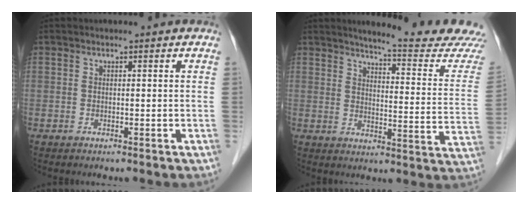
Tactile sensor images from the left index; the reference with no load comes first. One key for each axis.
{"total": 16.8, "fx": 15.9, "fy": -1.1, "fz": 5.1, "tx": -0.072, "ty": -0.105, "tz": 0.183}